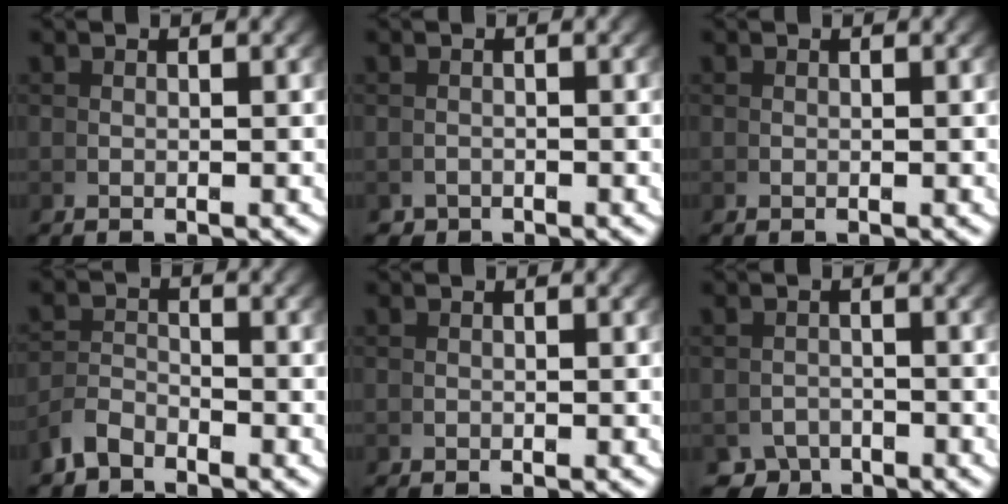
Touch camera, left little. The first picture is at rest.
{"total": 1.3, "force": [-1.0, 0.4, -0.6], "torque": [0.015, -0.008, -0.016]}
{"total": 0.0}
{"total": 2.0, "force": [-1.9, 0.5, 0.5], "torque": [-0.001, -0.001, -0.037]}
{"total": 0.0}
{"total": 2.8, "force": [-2.5, 1.1, -0.4], "torque": [0.025, -0.015, -0.043]}